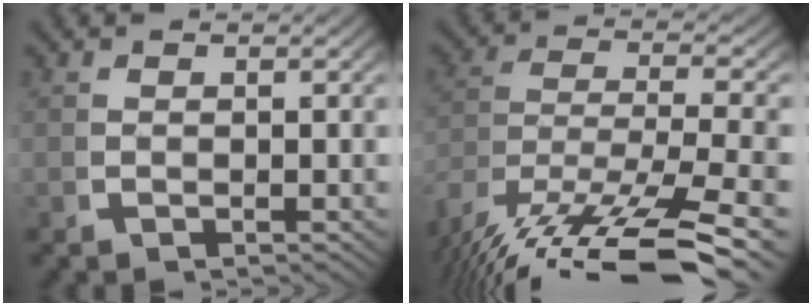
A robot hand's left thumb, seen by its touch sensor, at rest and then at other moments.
{"total": 12.3, "force": [-4.0, 7.3, 9.1], "torque": [-0.209, -0.069, -0.020]}